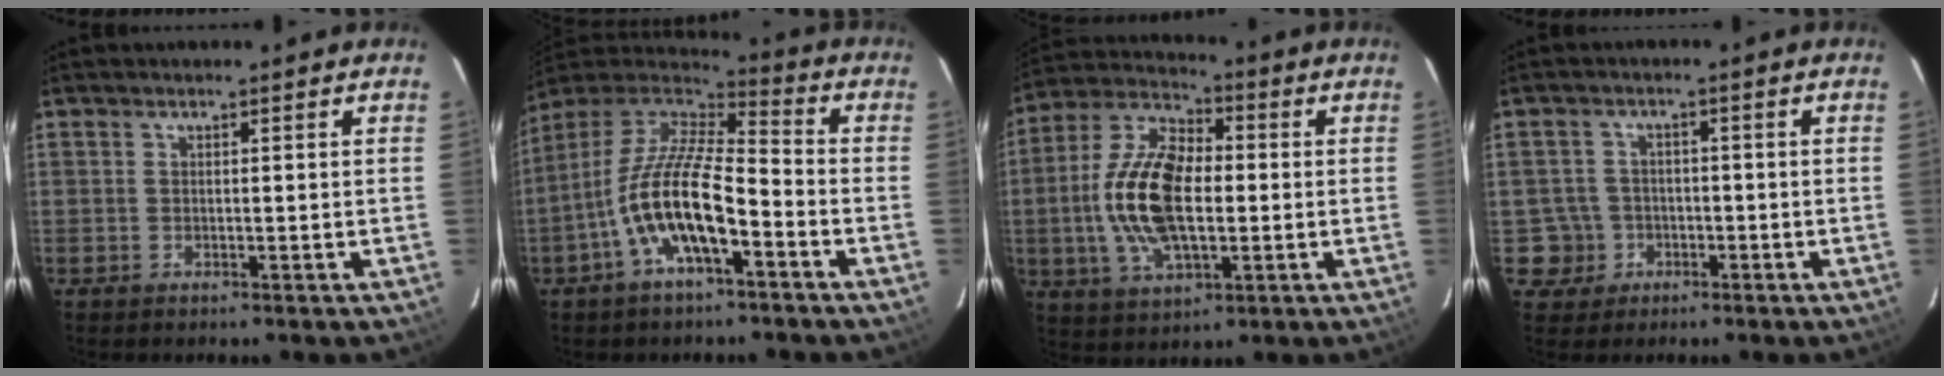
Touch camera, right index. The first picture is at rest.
{"total": 16.0, "force": [-6.3, 5.2, 13.7], "torque": [-0.269, -0.003, -0.127]}
{"total": 16.9, "force": [-1.3, 8.5, 14.5], "torque": [-0.302, 0.009, -0.026]}
{"total": 5.1, "force": [-1.6, 4.8, 0.1], "torque": [-0.010, 0.026, -0.023]}